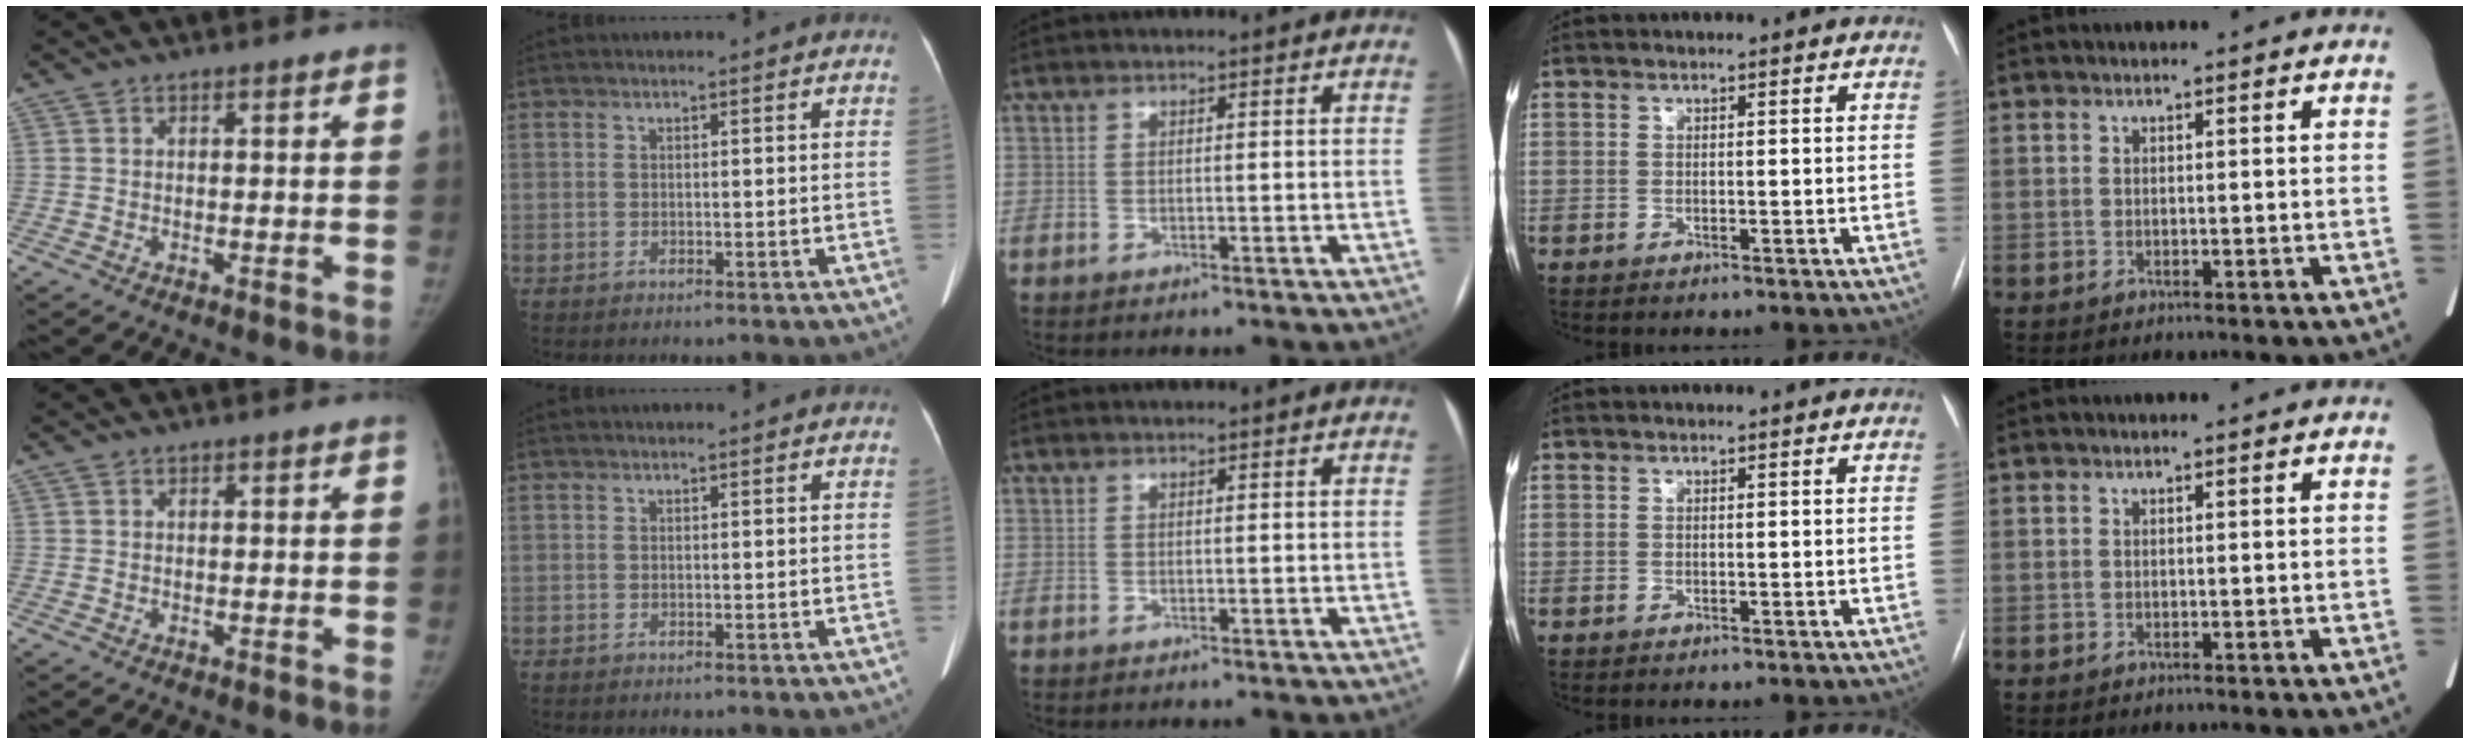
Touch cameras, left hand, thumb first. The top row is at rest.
{}